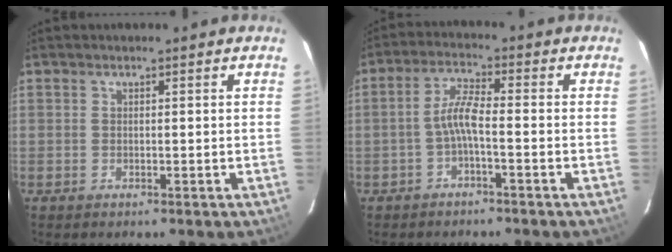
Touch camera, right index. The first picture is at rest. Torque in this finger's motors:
{"motor_torque": [0.65, -0.50, 0.48, 0.11]}